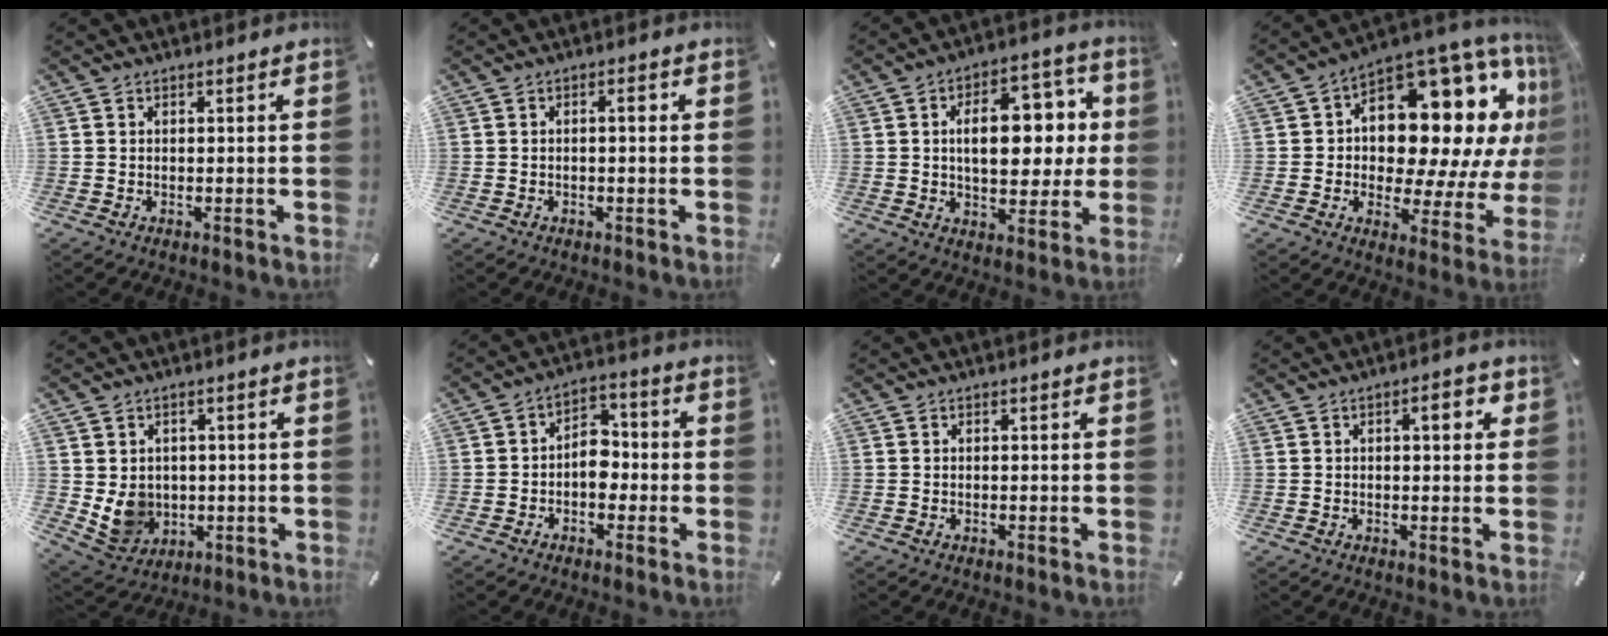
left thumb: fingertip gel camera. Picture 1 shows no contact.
{"total": 2.3, "force": [0.0, 0.5, 2.2], "torque": [-0.041, 0.006, -0.003]}
{"total": 16.1, "force": [2.5, 9.7, 12.6], "torque": [-0.169, 0.000, 0.039]}
{"total": 20.4, "force": [6.8, 11.9, 15.1], "torque": [-0.198, -0.076, 0.113]}
{"total": 8.1, "force": [0.8, 7.6, 2.5], "torque": [-0.056, -0.015, 0.020]}
{"total": 6.7, "force": [-1.7, 4.9, 4.3], "torque": [-0.060, 0.017, -0.033]}
{"total": 0.0}
{"total": 3.9, "force": [1.0, 1.5, 3.5], "torque": [-0.047, 0.000, 0.009]}